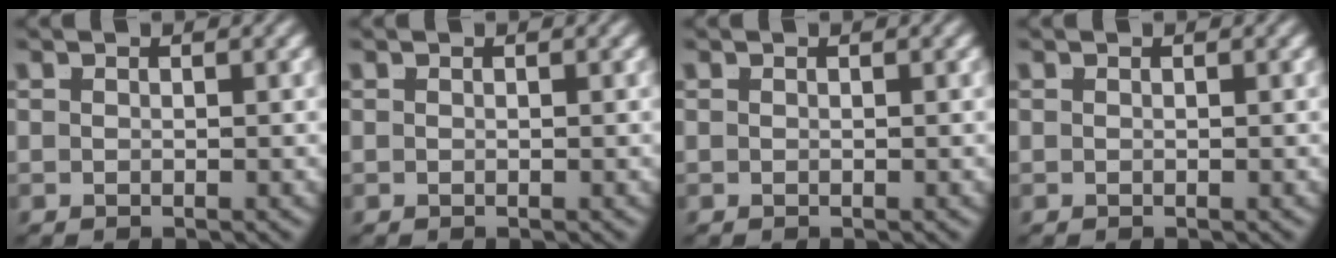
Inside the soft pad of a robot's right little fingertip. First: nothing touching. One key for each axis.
{"total": 0.0}
{"total": 0.0}
{"total": 0.0}